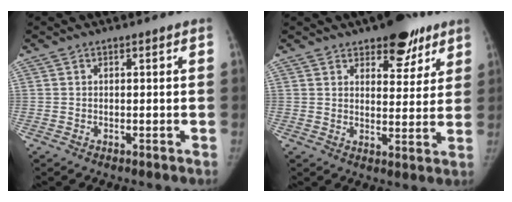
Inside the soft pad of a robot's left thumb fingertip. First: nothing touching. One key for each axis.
{"total": 9.3, "fx": 6.2, "fy": 4.9, "fz": 5.0, "tx": -0.021, "ty": -0.031, "tz": 0.086}